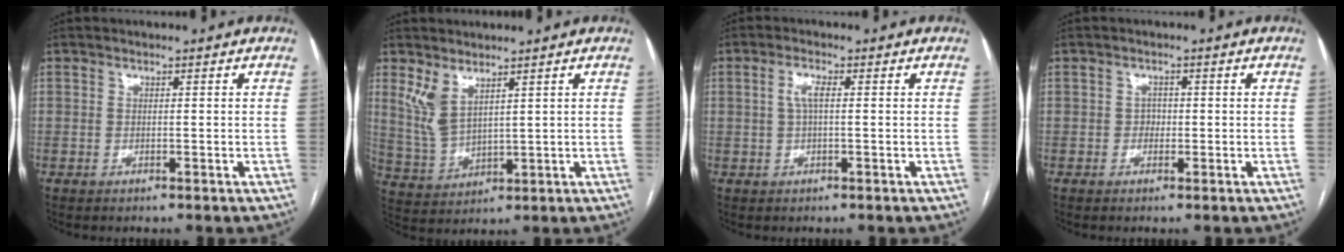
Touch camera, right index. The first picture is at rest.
{"total": 5.5, "force": [3.6, 1.9, 3.8], "torque": [-0.091, -0.004, 0.087]}
{"total": 2.5, "force": [0.3, 0.6, 2.4], "torque": [-0.051, 0.005, 0.008]}
{"total": 1.3, "force": [-0.3, 1.1, 0.6], "torque": [-0.005, 0.006, -0.005]}